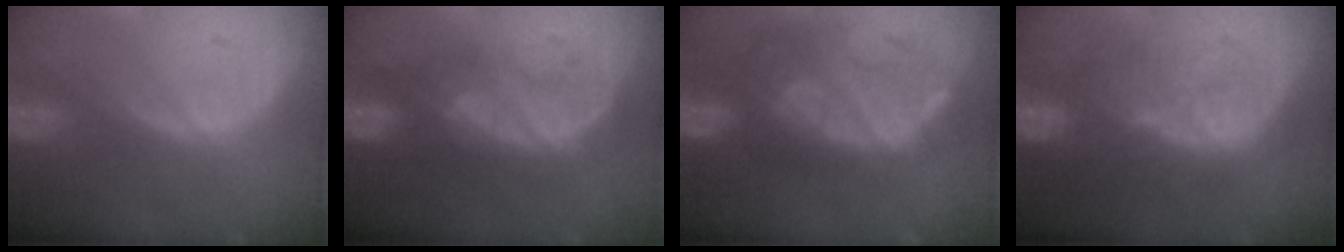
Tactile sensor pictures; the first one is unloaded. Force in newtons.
{"total": 8.2, "press": 7.6, "slide": 2.9}
{"total": 10.7, "press": 10.0, "slide": 3.7}
{"total": 9.6, "press": 9.2, "slide": 2.8}